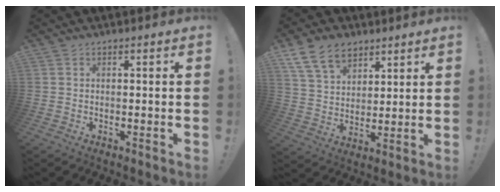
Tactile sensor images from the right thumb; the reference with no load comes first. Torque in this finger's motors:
{"motor_torque": [0.40, 2.34, 0.55, 0.78, 0.00]}